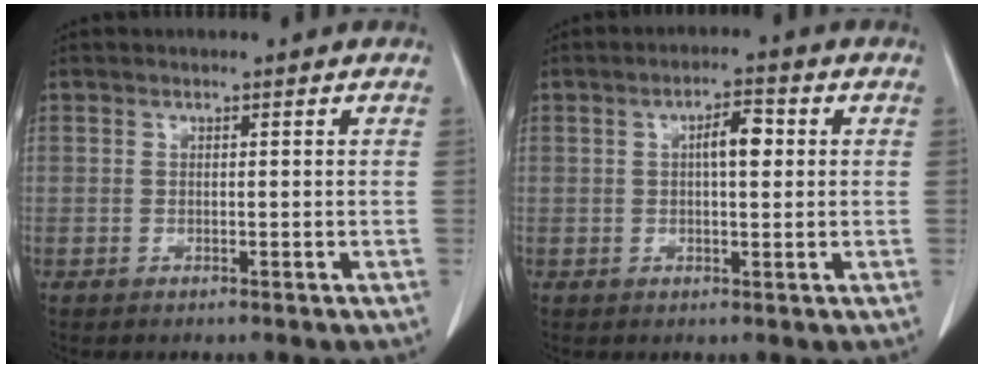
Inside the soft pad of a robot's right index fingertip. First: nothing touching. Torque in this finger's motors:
{"motor_torque": [0.65, 0.12, 0.14, 0.06]}